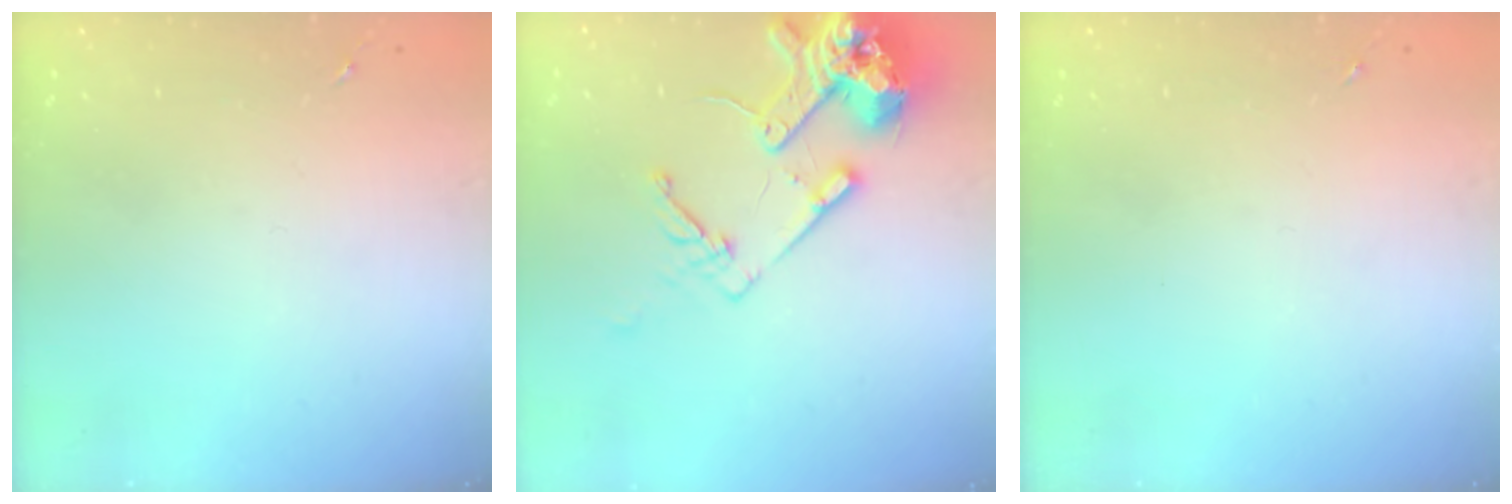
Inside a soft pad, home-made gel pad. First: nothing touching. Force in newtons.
{"total": 17.0, "press": 16.8, "slide": 2.4}
{"total": 0.0}